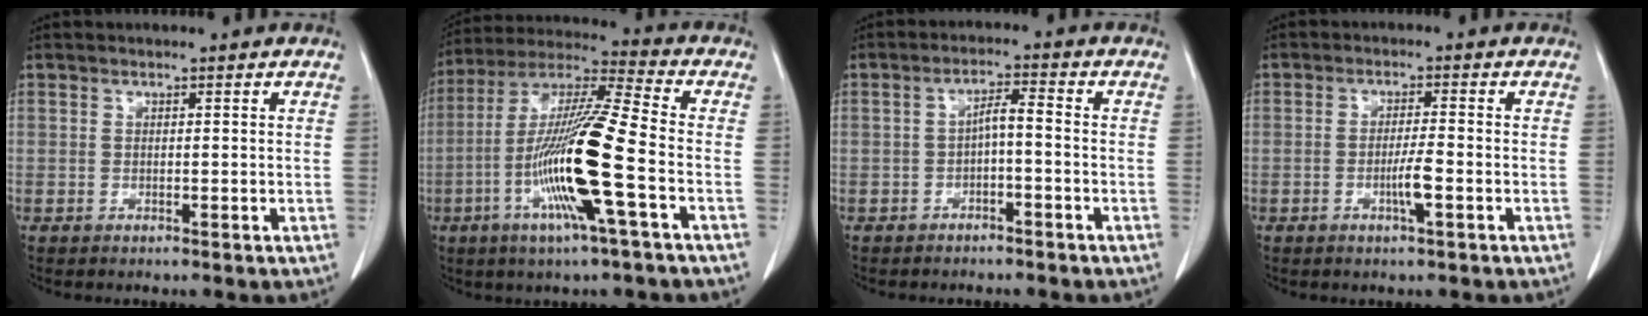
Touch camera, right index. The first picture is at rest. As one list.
[{"total": 16.8, "force": [-4.8, -0.1, 16.1], "torque": [-0.321, -0.011, -0.100]}, {"total": 3.1, "force": [-0.9, 0.5, 2.9], "torque": [-0.052, 0.013, -0.013]}, {"total": 3.5, "force": [-1.2, 0.0, 3.3], "torque": [-0.063, -0.004, -0.023]}]